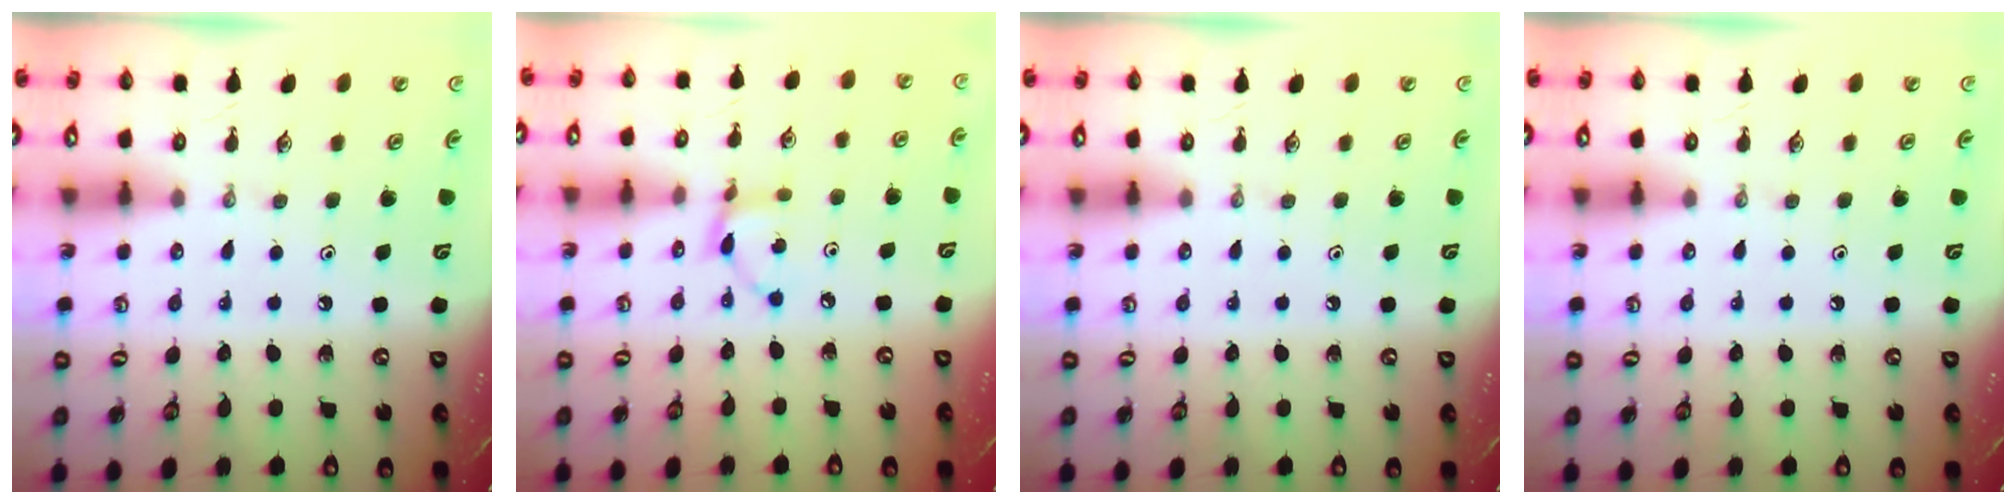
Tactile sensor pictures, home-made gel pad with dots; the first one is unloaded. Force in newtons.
{"total": 5.3, "press": 5.3, "slide": 0.2}
{"total": 0.0}
{"total": 0.0}